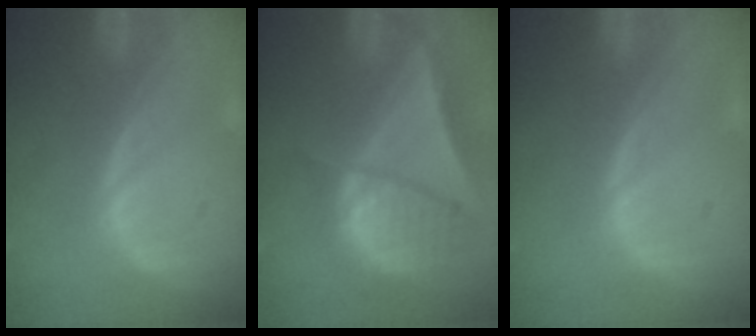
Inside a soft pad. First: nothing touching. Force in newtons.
{"total": 9.4, "press": 8.1, "slide": 4.7}
{"total": 0.0}